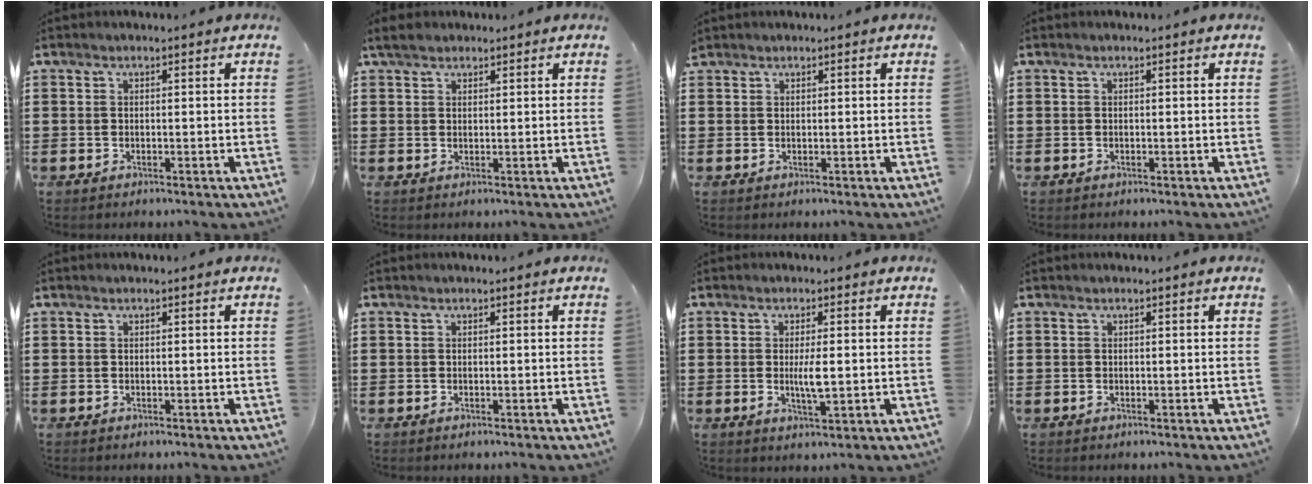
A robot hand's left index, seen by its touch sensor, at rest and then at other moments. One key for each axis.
{"total": 2.2, "fx": 1.7, "fy": 0.8, "fz": 1.0, "tx": -0.026, "ty": 0.005, "tz": 0.033}
{"total": 0.7, "fx": 0.6, "fy": 0.2, "fz": 0.1, "tx": -0.003, "ty": 0.000, "tz": 0.013}
{"total": 0.0}
{"total": 0.0}
{"total": 0.0}
{"total": 3.9, "fx": 0.1, "fy": 0.8, "fz": 3.8, "tx": -0.069, "ty": -0.001, "tz": 0.000}
{"total": 0.0}